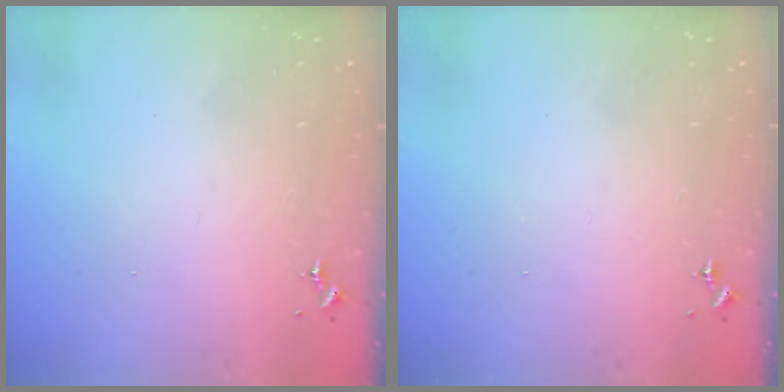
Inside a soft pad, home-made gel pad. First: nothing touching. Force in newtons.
{"total": 0.0}